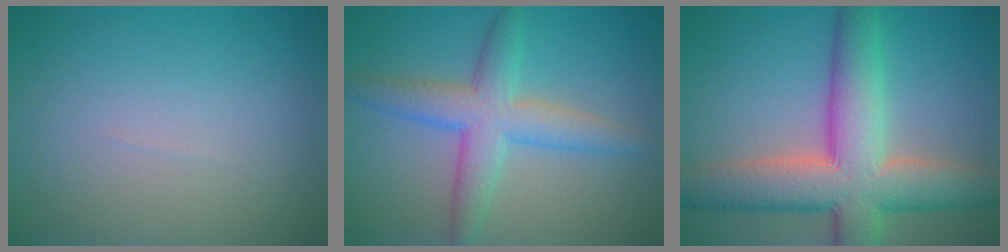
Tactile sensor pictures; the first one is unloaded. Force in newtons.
{"total": 5.3, "press": 5.3, "slide": 0.0}
{"total": 10.1, "press": 10.1, "slide": 0.6}